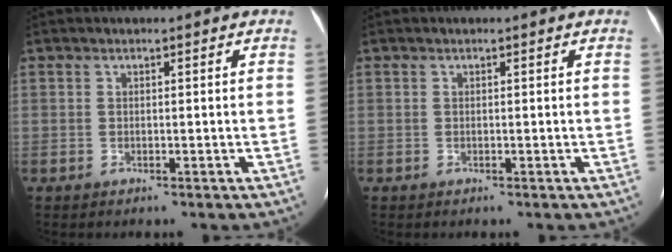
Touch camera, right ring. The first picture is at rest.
{"total": 0.0}